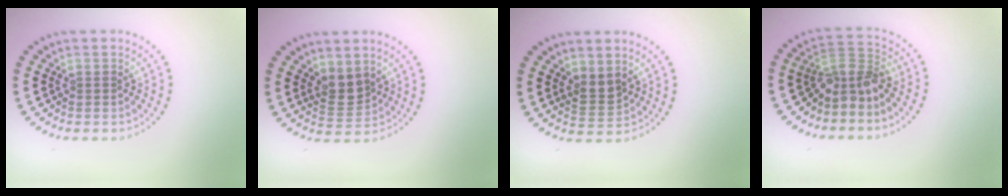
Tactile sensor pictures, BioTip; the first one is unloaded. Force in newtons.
{"total": 2.6, "press": 2.1, "slide": 1.5}
{"total": 1.9, "press": 1.6, "slide": 1.0}
{"total": 3.1, "press": 2.2, "slide": 2.2}